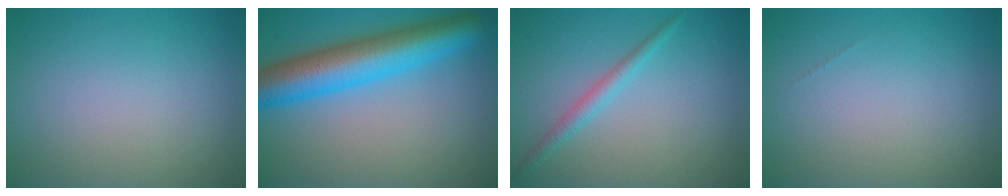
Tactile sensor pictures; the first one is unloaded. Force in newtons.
{"total": 8.6, "press": 8.6, "slide": 0.3}
{"total": 1.7, "press": 1.7, "slide": 0.1}
{"total": 0.0}